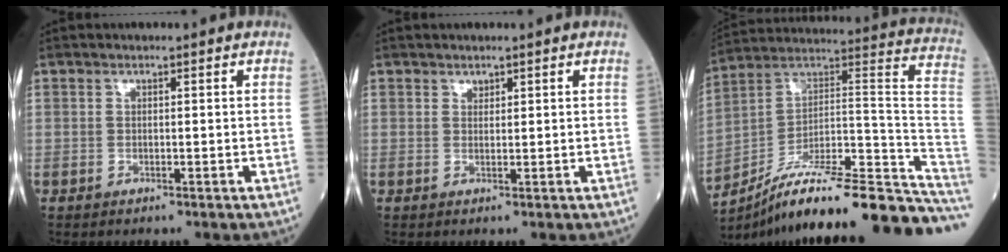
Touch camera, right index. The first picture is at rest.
{"total": 0.9, "force": [0.7, 0.5, 0.2], "torque": [-0.001, -0.002, 0.009]}
{"total": 27.3, "force": [-22.0, 1.5, 16.1], "torque": [-0.139, 0.037, -0.334]}